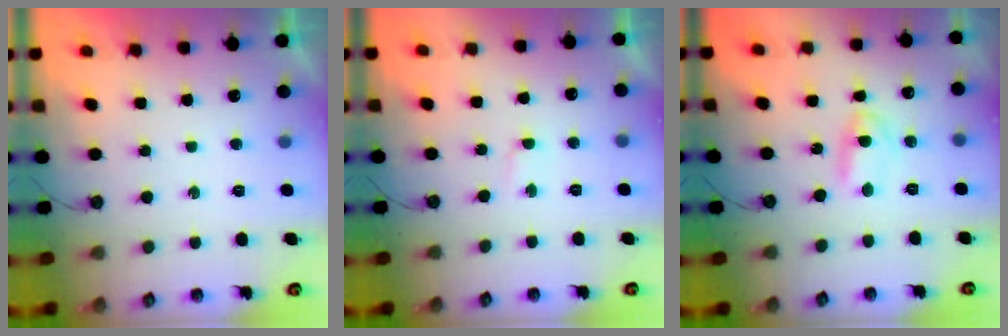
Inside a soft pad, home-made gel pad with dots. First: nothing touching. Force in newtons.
{"total": 1.0, "press": 0.8, "slide": 0.7}
{"total": 3.5, "press": 3.5, "slide": 0.2}